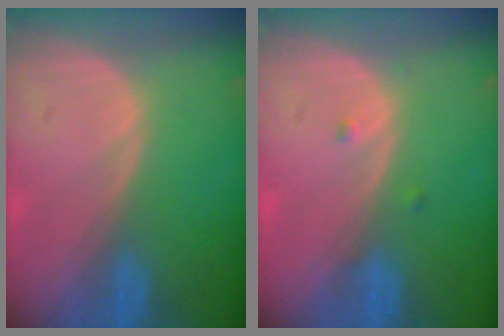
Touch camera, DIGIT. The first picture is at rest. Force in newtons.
{"total": 0.8, "press": 0.8, "slide": 0.2}